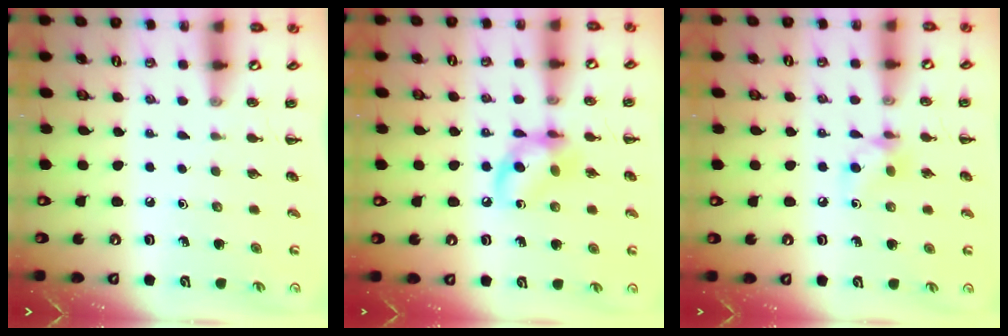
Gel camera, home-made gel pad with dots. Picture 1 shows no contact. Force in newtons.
{"total": 10.8, "press": 10.7, "slide": 1.8}
{"total": 6.5, "press": 6.5, "slide": 0.6}